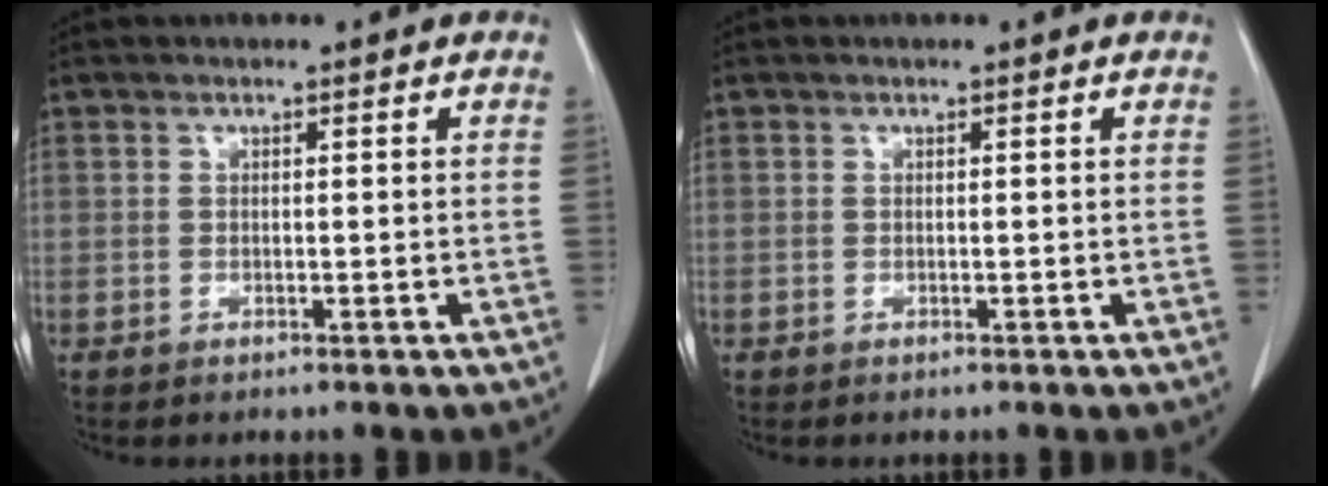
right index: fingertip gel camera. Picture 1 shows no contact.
{"total": 0.0}